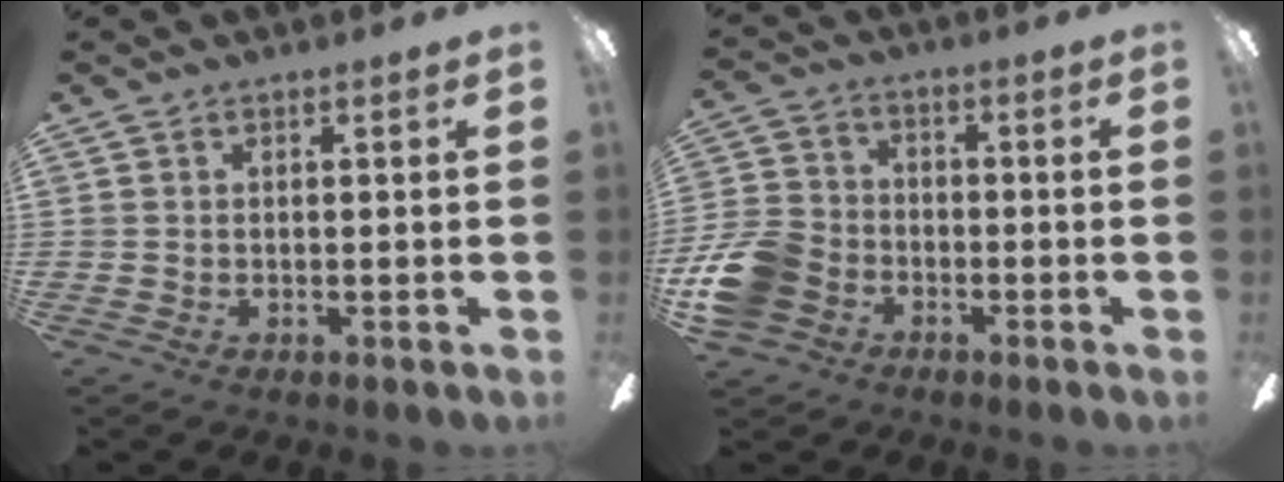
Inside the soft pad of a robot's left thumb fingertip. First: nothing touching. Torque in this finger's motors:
{"motor_torque": [-0.29, 0.57, 0.08, -0.05, 0.06]}